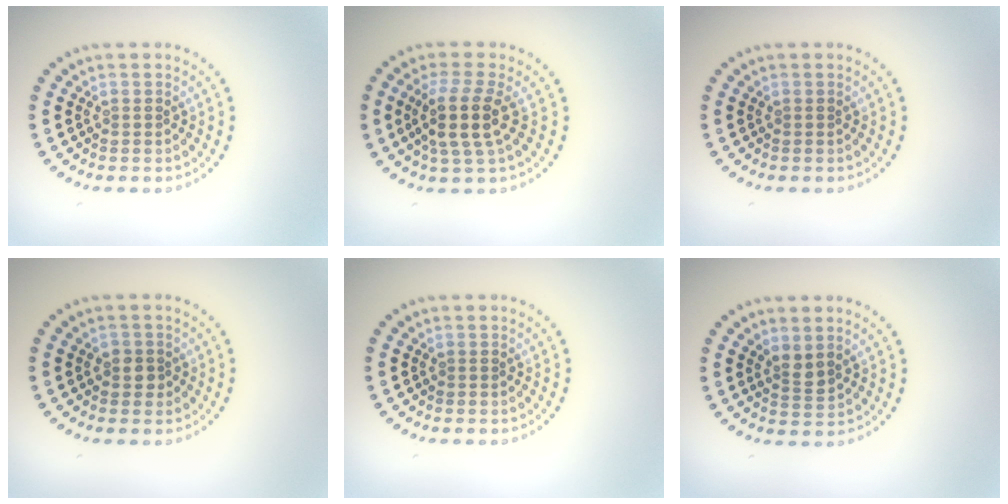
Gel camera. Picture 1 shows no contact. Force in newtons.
{"total": 3.8, "press": 3.1, "slide": 2.2}
{"total": 0.0}
{"total": 1.3, "press": 1.2, "slide": 0.5}
{"total": 0.0}
{"total": 1.5, "press": 1.2, "slide": 0.9}